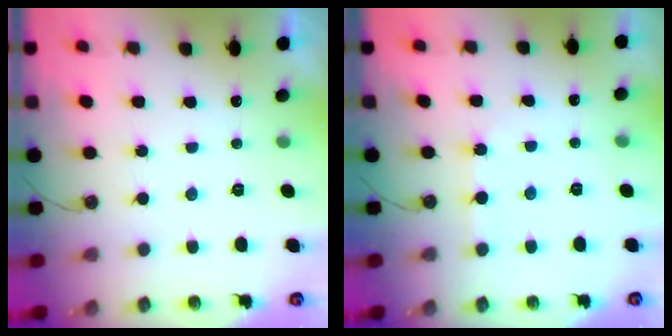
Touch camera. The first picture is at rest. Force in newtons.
{"total": 2.6, "press": 2.6, "slide": 0.3}